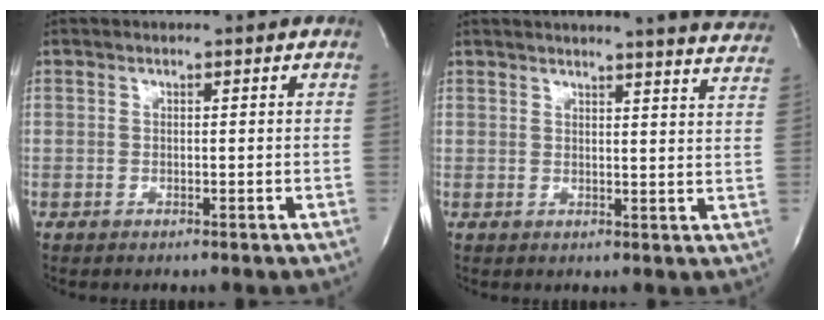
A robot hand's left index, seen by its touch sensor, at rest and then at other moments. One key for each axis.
{"total": 18.5, "fx": 17.7, "fy": 0.3, "fz": 5.5, "tx": -0.077, "ty": -0.069, "tz": 0.191}